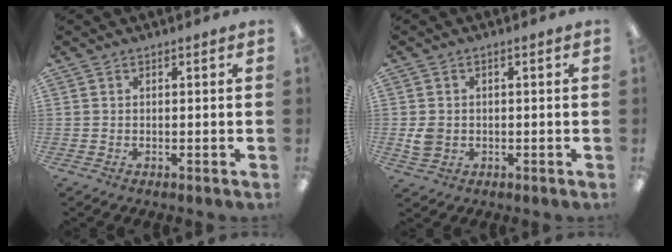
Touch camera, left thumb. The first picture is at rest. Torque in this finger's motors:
{"motor_torque": [-0.21, 0.23, -0.04, 0.00, 0.00]}